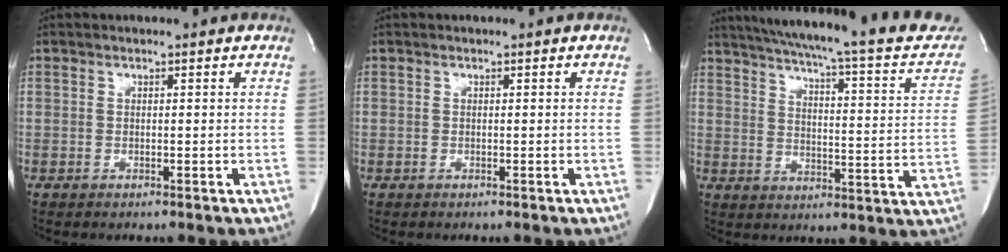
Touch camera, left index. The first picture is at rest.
{"total": 0.0}
{"total": 27.2, "force": [23.1, 3.3, 14.0], "torque": [-0.204, -0.039, 0.279]}